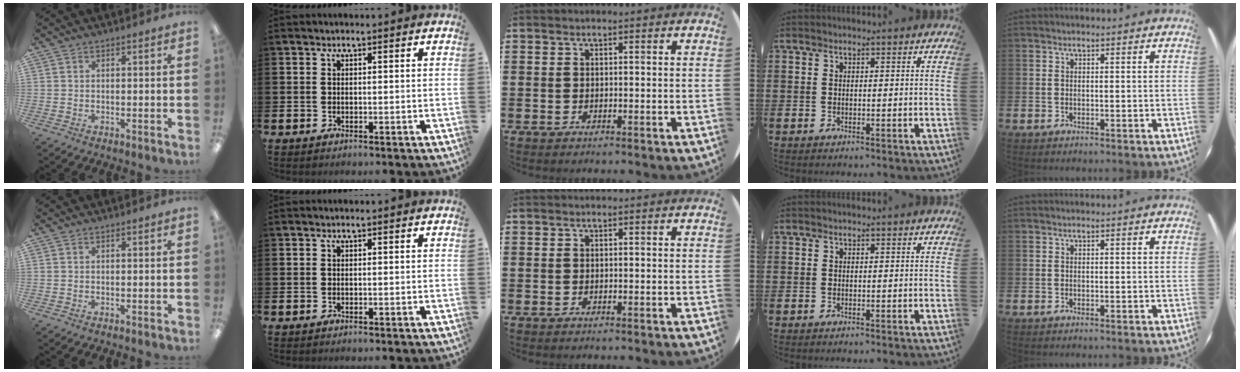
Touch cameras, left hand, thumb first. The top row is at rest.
{}